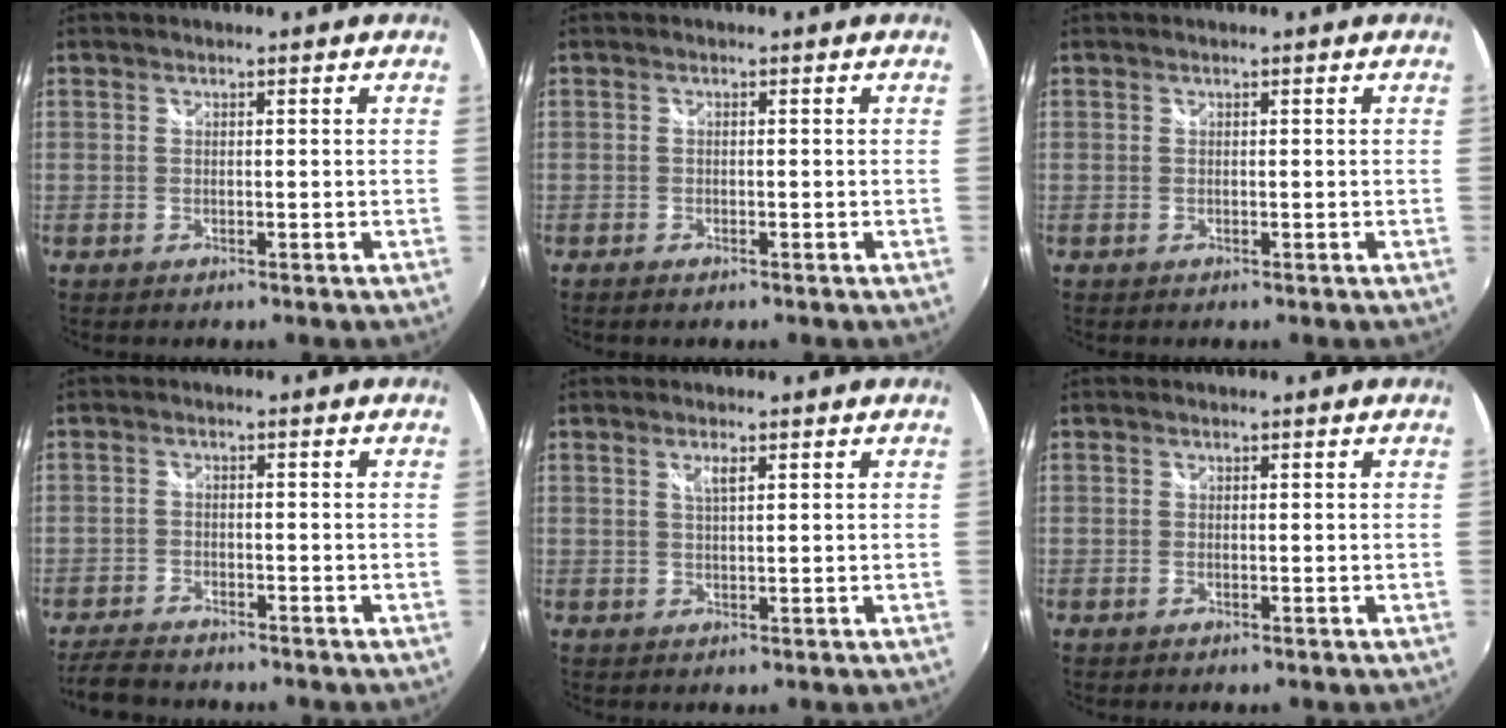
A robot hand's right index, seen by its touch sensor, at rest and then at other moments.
{"total": 1.0, "force": [-0.8, 0.3, 0.5], "torque": [-0.011, -0.004, -0.015]}
{"total": 0.0}
{"total": 9.0, "force": [-8.1, 2.3, 3.2], "torque": [-0.094, -0.007, -0.139]}
{"total": 2.0, "force": [0.9, 0.5, 1.7], "torque": [-0.029, 0.001, 0.015]}
{"total": 0.0}